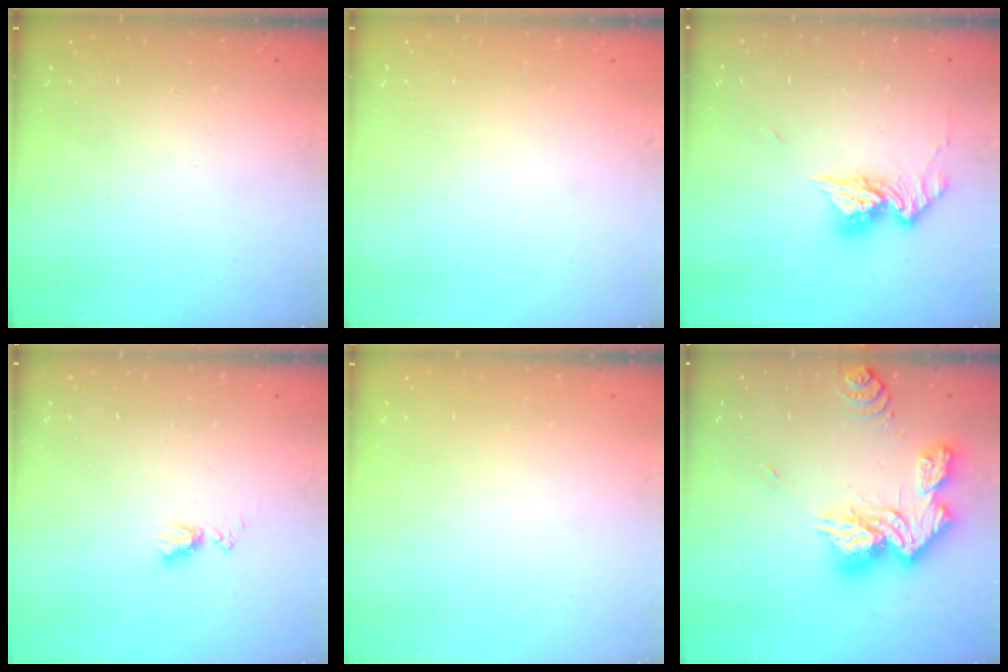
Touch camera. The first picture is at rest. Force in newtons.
{"total": 0.0}
{"total": 10.3, "press": 10.3, "slide": 1.0}
{"total": 5.7, "press": 5.7, "slide": 0.8}
{"total": 0.0}
{"total": 18.7, "press": 18.6, "slide": 1.9}